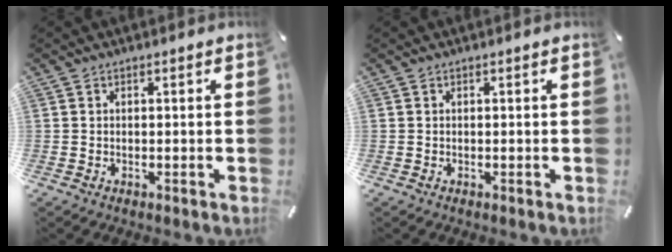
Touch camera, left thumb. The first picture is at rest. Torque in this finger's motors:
{"motor_torque": [-0.40, -0.21, -0.08, 0.17, 0.03]}